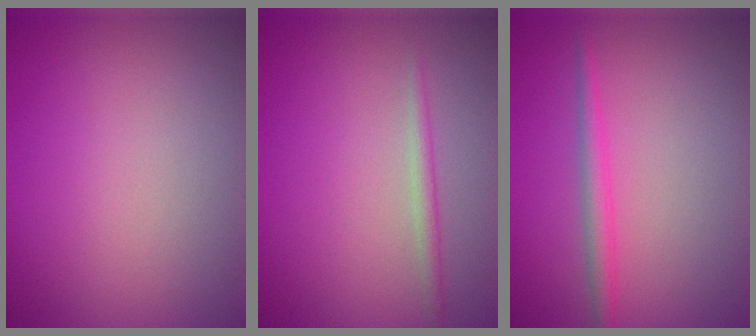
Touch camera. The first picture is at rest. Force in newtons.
{"total": 1.2, "press": 1.2, "slide": 0.0}
{"total": 1.8, "press": 1.8, "slide": 0.1}